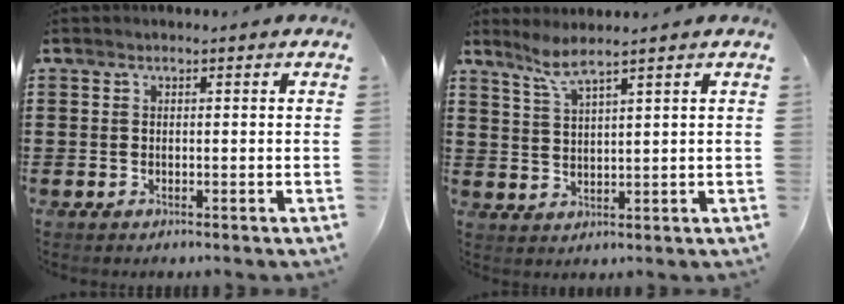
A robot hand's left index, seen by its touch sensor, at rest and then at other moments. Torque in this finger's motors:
{"motor_torque": [0.59, -0.07, 0.09, 0.09]}